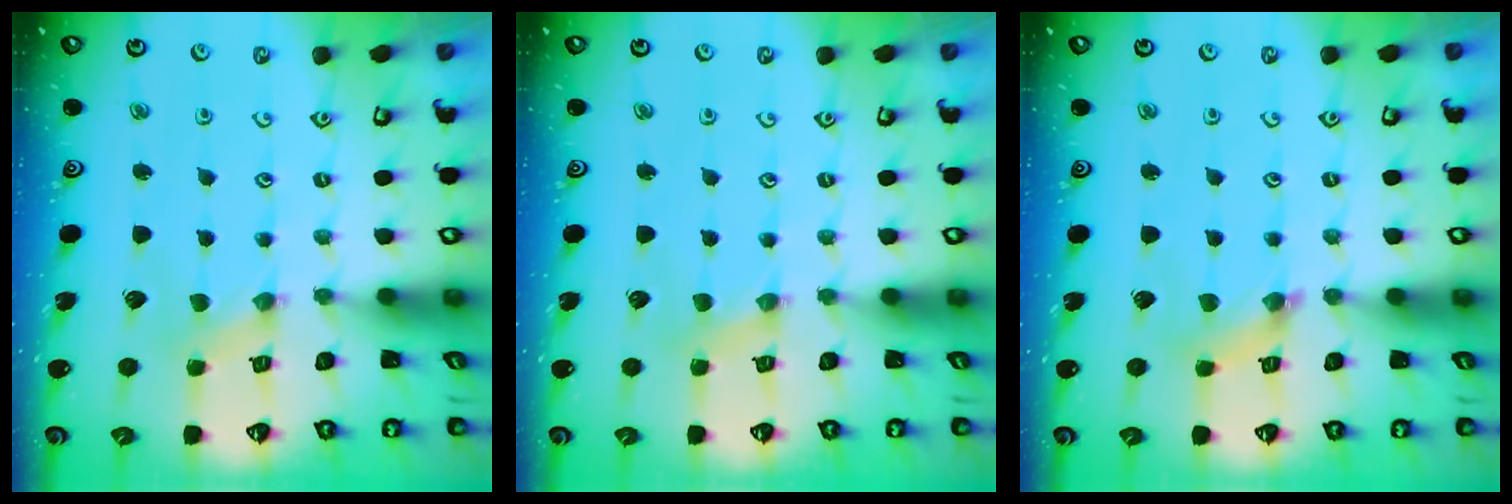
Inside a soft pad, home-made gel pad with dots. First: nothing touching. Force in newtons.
{"total": 2.2, "press": 2.1, "slide": 0.5}
{"total": 2.7, "press": 2.7, "slide": 0.4}